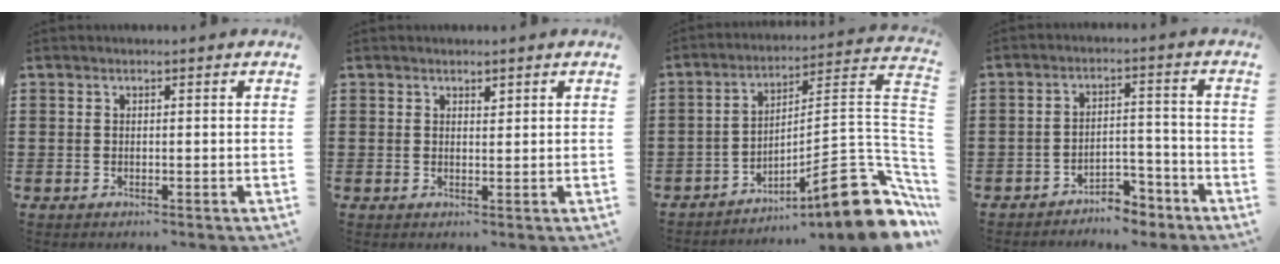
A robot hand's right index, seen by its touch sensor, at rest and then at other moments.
{"total": 1.1, "force": [1.0, 0.4, 0.2], "torque": [0.002, -0.003, 0.017]}
{"total": 12.9, "force": [-7.3, 2.0, 10.4], "torque": [-0.132, -0.005, -0.131]}
{"total": 4.4, "force": [-4.2, 1.2, 1.0], "torque": [-0.018, 0.012, -0.084]}